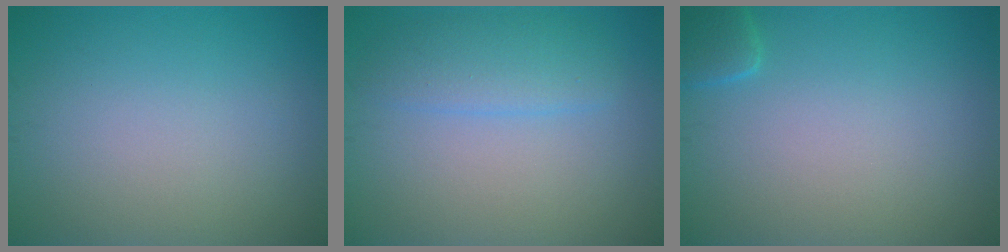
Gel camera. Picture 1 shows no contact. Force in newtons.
{"total": 2.9, "press": 2.9, "slide": 0.2}
{"total": 1.7, "press": 1.7, "slide": 0.2}